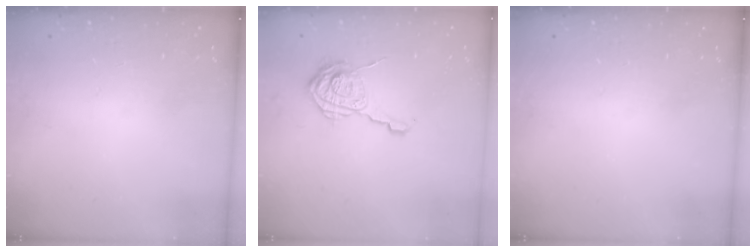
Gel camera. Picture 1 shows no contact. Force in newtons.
{"total": 12.1, "press": 12.1, "slide": 0.7}
{"total": 0.0}